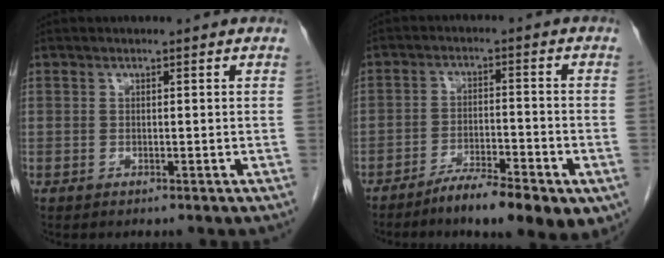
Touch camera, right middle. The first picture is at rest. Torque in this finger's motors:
{"motor_torque": [1.08, -1.06, 0.44, 0.09]}